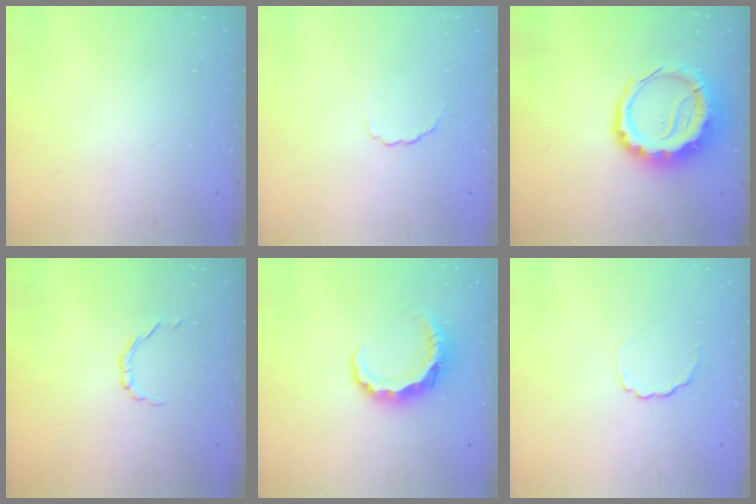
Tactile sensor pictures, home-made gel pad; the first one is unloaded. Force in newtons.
{"total": 2.9, "press": 2.7, "slide": 1.0}
{"total": 12.2, "press": 11.9, "slide": 2.7}
{"total": 2.4, "press": 2.2, "slide": 0.8}
{"total": 8.4, "press": 8.3, "slide": 1.3}
{"total": 3.4, "press": 3.2, "slide": 1.2}